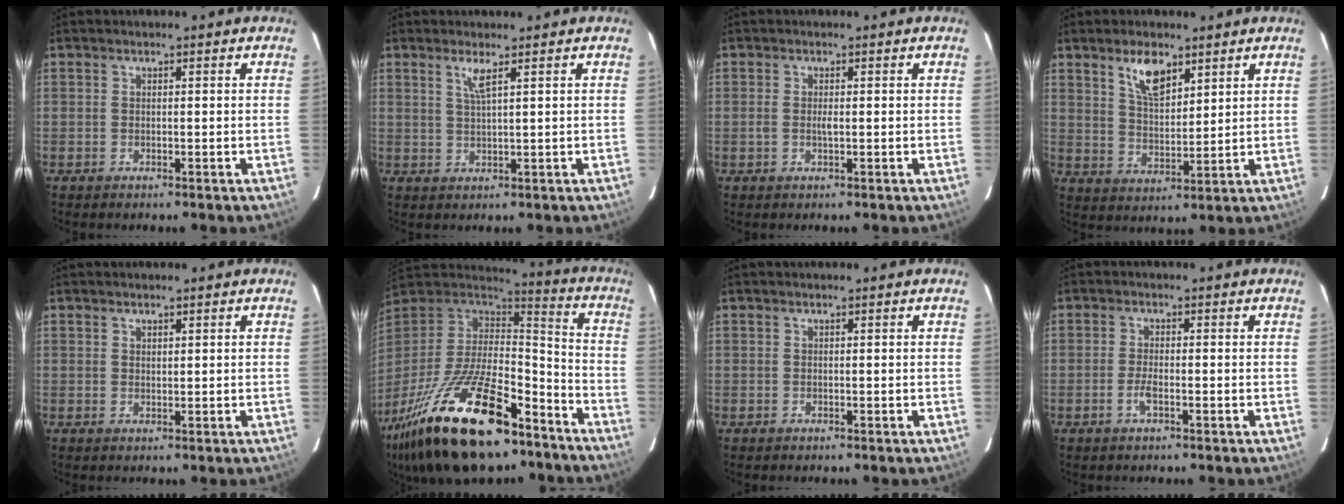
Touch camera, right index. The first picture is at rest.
{"total": 2.5, "force": [1.4, -0.3, 2.1], "torque": [-0.042, -0.005, 0.027]}
{"total": 1.4, "force": [-0.2, 0.4, 1.3], "torque": [-0.027, -0.001, -0.004]}
{"total": 7.5, "force": [4.7, 3.2, 4.9], "torque": [-0.082, 0.003, 0.092]}
{"total": 0.9, "force": [0.7, 0.4, 0.4], "torque": [-0.005, 0.001, 0.013]}
{"total": 31.6, "force": [-19.9, 12.5, 21.2], "torque": [-0.410, -0.035, -0.313]}
{"total": 0.0}
{"total": 2.4, "force": [-1.1, 0.6, 2.0], "torque": [-0.047, 0.000, -0.023]}